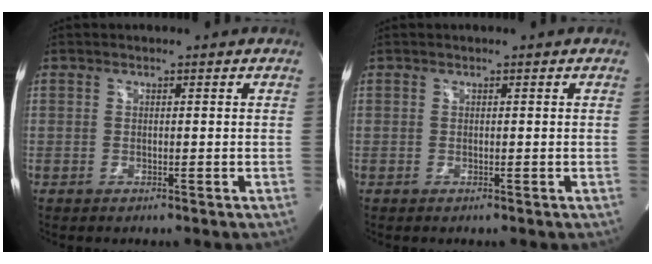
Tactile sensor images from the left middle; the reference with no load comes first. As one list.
[{"total": 0.0}]